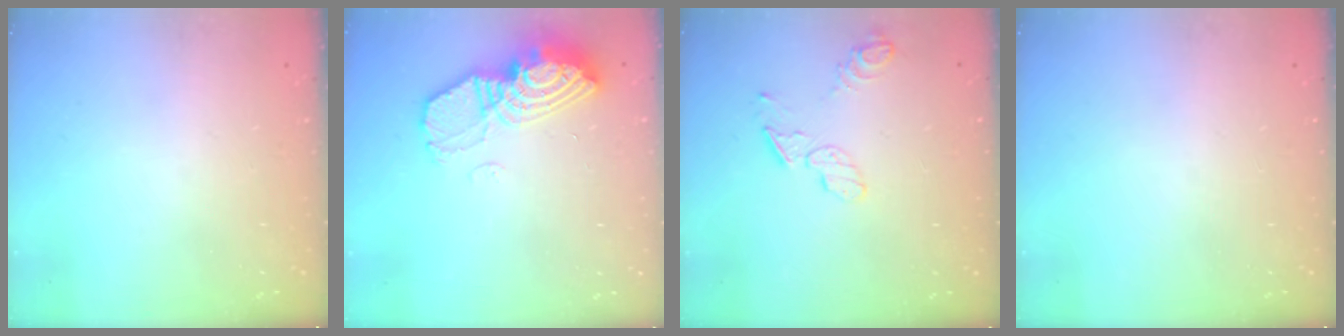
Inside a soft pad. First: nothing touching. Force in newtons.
{"total": 12.9, "press": 12.9, "slide": 1.2}
{"total": 6.5, "press": 6.5, "slide": 0.0}
{"total": 0.0}